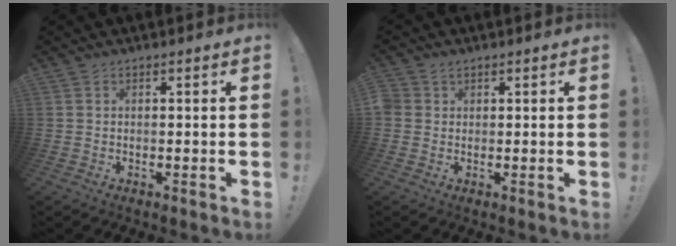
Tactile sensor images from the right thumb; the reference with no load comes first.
{"total": 2.1, "force": [1.2, 1.6, 0.7], "torque": [-0.018, 0.001, 0.025]}